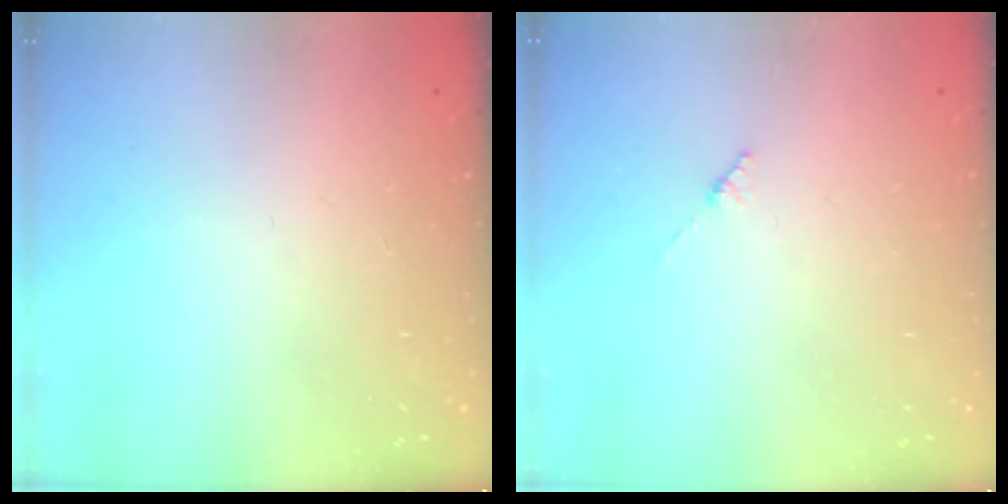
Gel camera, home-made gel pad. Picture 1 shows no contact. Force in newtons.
{"total": 1.8, "press": 1.7, "slide": 0.3}